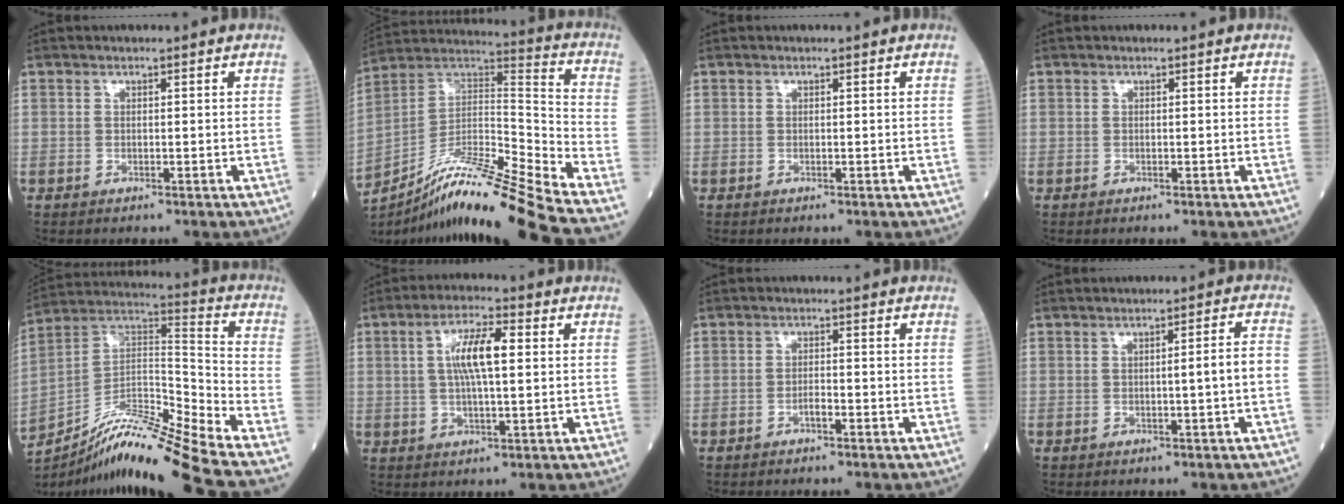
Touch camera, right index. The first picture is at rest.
{"total": 21.4, "force": [-17.5, -2.2, 12.1], "torque": [-0.227, -0.003, -0.318]}
{"total": 0.0}
{"total": 0.0}
{"total": 18.5, "force": [-15.7, -2.1, 9.6], "torque": [-0.189, 0.012, -0.288]}
{"total": 7.8, "force": [1.4, 1.6, 7.5], "torque": [-0.141, 0.014, 0.026]}
{"total": 1.5, "force": [-1.0, 0.3, 1.2], "torque": [-0.018, 0.003, -0.018]}
{"total": 3.5, "force": [-0.6, -0.4, 3.4], "torque": [-0.052, 0.007, -0.007]}